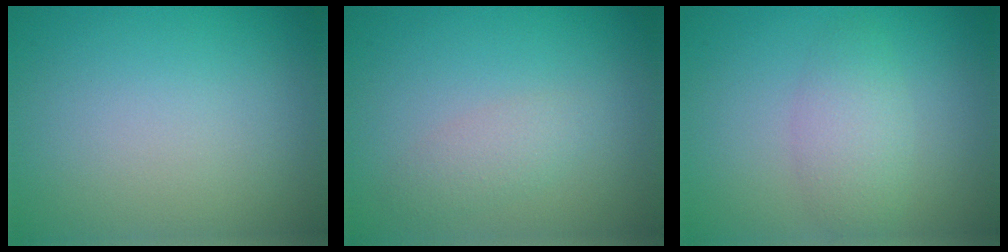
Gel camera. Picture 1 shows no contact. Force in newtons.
{"total": 1.6, "press": 1.6, "slide": 0.1}
{"total": 2.7, "press": 2.7, "slide": 0.1}